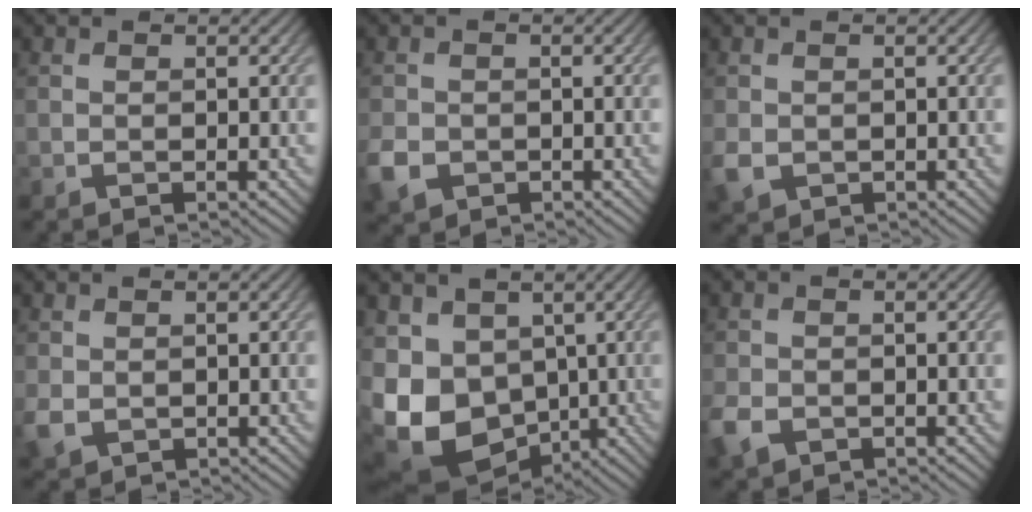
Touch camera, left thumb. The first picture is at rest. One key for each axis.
{"total": 3.9, "fx": -1.6, "fy": 3.0, "fz": 1.8, "tx": -0.049, "ty": -0.009, "tz": -0.039}
{"total": 2.5, "fx": -0.5, "fy": 2.1, "fz": 1.3, "tx": -0.035, "ty": -0.009, "tz": -0.010}
{"total": 2.2, "fx": -0.1, "fy": 1.8, "fz": 1.3, "tx": -0.037, "ty": -0.007, "tz": -0.002}
{"total": 14.8, "fx": -3.0, "fy": 11.5, "fz": 8.8, "tx": -0.219, "ty": -0.032, "tz": -0.028}
{"total": 3.6, "fx": -1.8, "fy": 2.5, "fz": 1.8, "tx": -0.047, "ty": -0.008, "tz": -0.044}